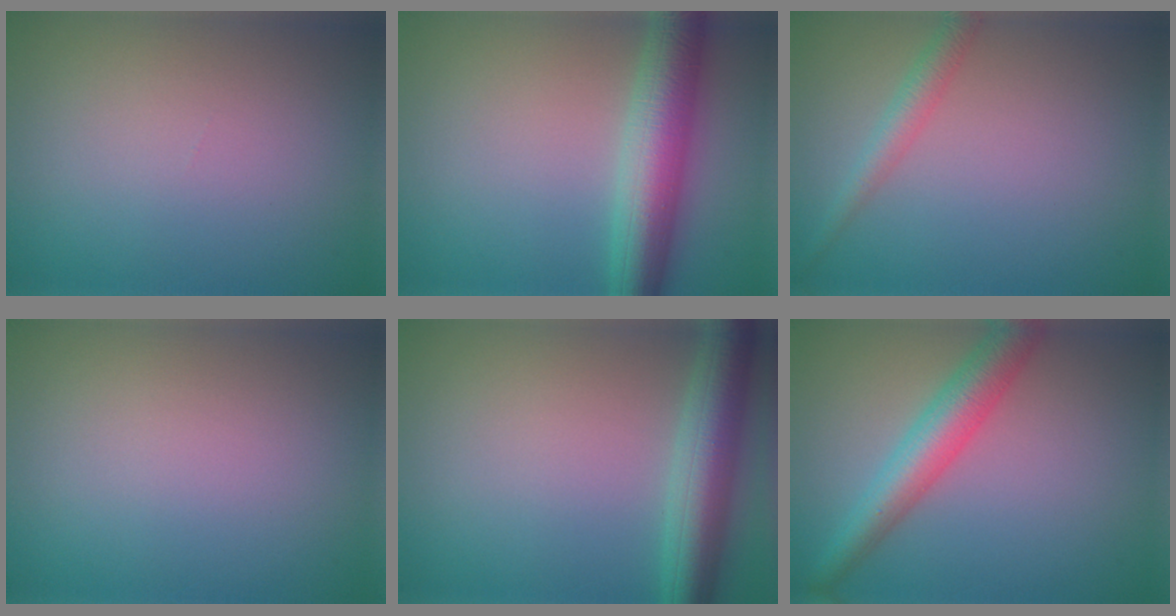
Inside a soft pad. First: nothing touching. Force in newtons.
{"total": 6.8, "press": 6.8, "slide": 0.1}
{"total": 2.2, "press": 2.2, "slide": 0.1}
{"total": 0.0}
{"total": 5.8, "press": 5.8, "slide": 0.2}
{"total": 5.1, "press": 5.0, "slide": 0.3}